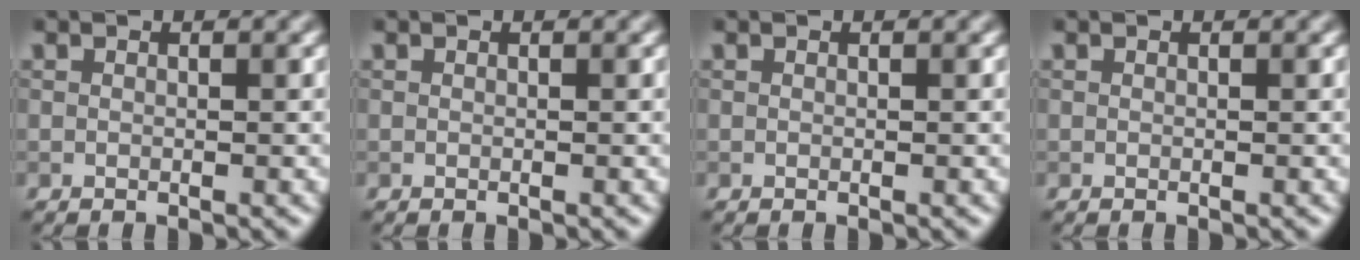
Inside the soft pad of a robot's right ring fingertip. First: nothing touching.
{"total": 0.0}
{"total": 0.0}
{"total": 0.0}